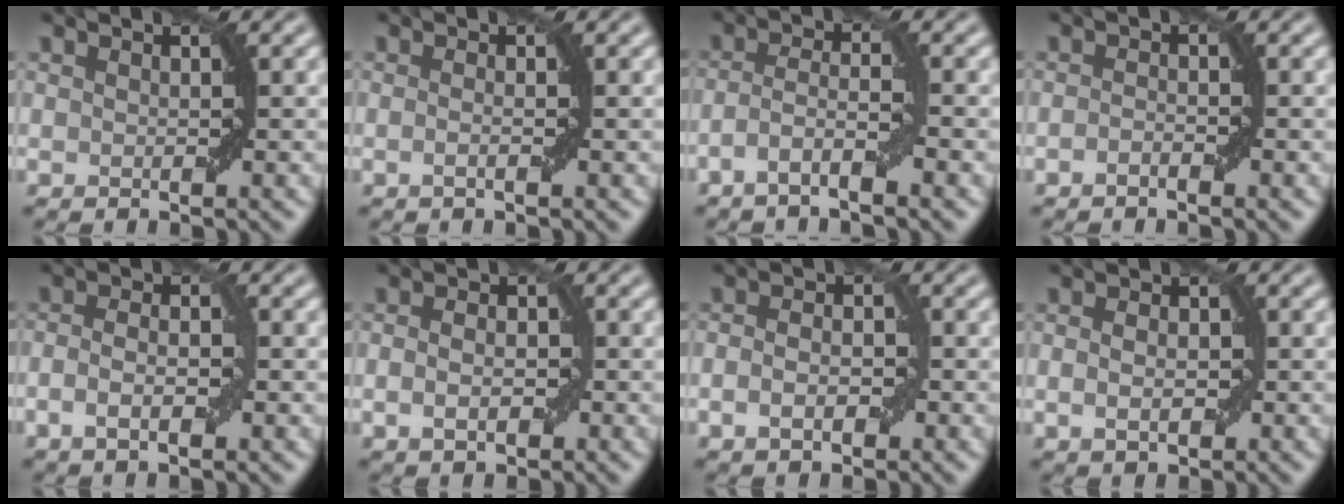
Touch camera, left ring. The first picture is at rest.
{"total": 1.0, "force": [-0.2, 0.2, 1.0], "torque": [-0.016, -0.004, -0.008]}
{"total": 2.8, "force": [-1.6, 0.2, 2.3], "torque": [-0.046, 0.009, -0.040]}
{"total": 0.9, "force": [-0.6, 0.2, 0.6], "torque": [-0.011, 0.004, -0.011]}
{"total": 2.9, "force": [-0.8, 1.1, 2.5], "torque": [-0.049, -0.003, -0.018]}
{"total": 2.7, "force": [-0.5, 1.7, 2.1], "torque": [-0.028, 0.003, -0.011]}
{"total": 2.7, "force": [-0.8, 1.6, 2.1], "torque": [-0.037, 0.002, -0.015]}
{"total": 2.6, "force": [-0.2, 1.6, 2.0], "torque": [-0.027, 0.003, -0.004]}